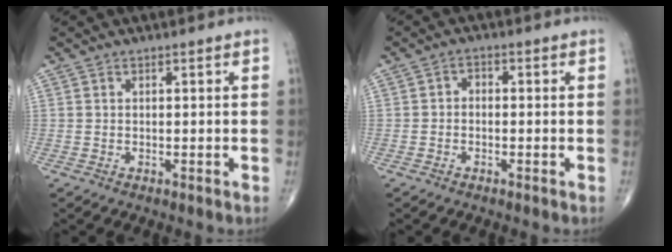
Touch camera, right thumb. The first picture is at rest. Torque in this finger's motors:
{"motor_torque": [-0.21, 0.16, 0.16, 0.20, -0.02]}